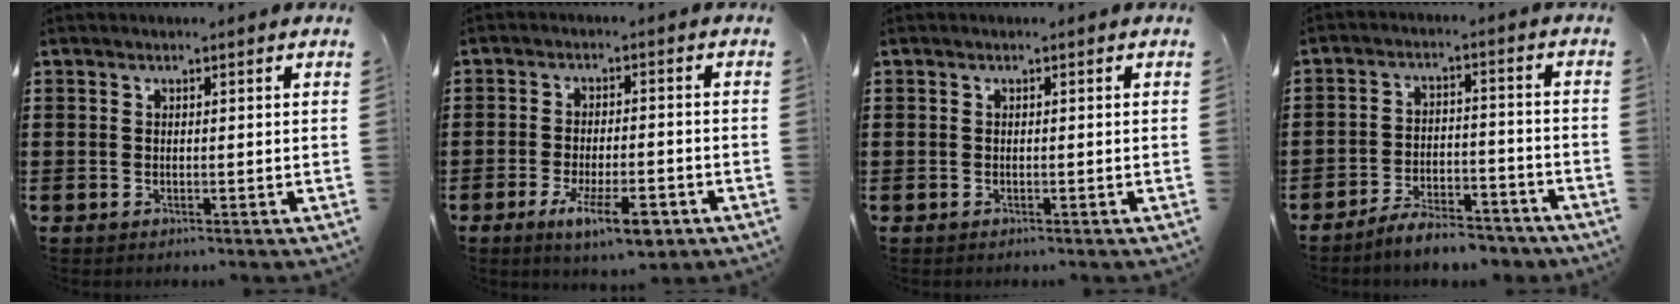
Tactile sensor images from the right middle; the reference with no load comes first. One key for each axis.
{"total": 7.5, "fx": -4.1, "fy": 2.2, "fz": 5.8, "tx": -0.108, "ty": -0.001, "tz": -0.071}
{"total": 0.0}
{"total": 6.0, "fx": -5.8, "fy": 0.8, "fz": 1.2, "tx": -0.015, "ty": 0.013, "tz": -0.111}